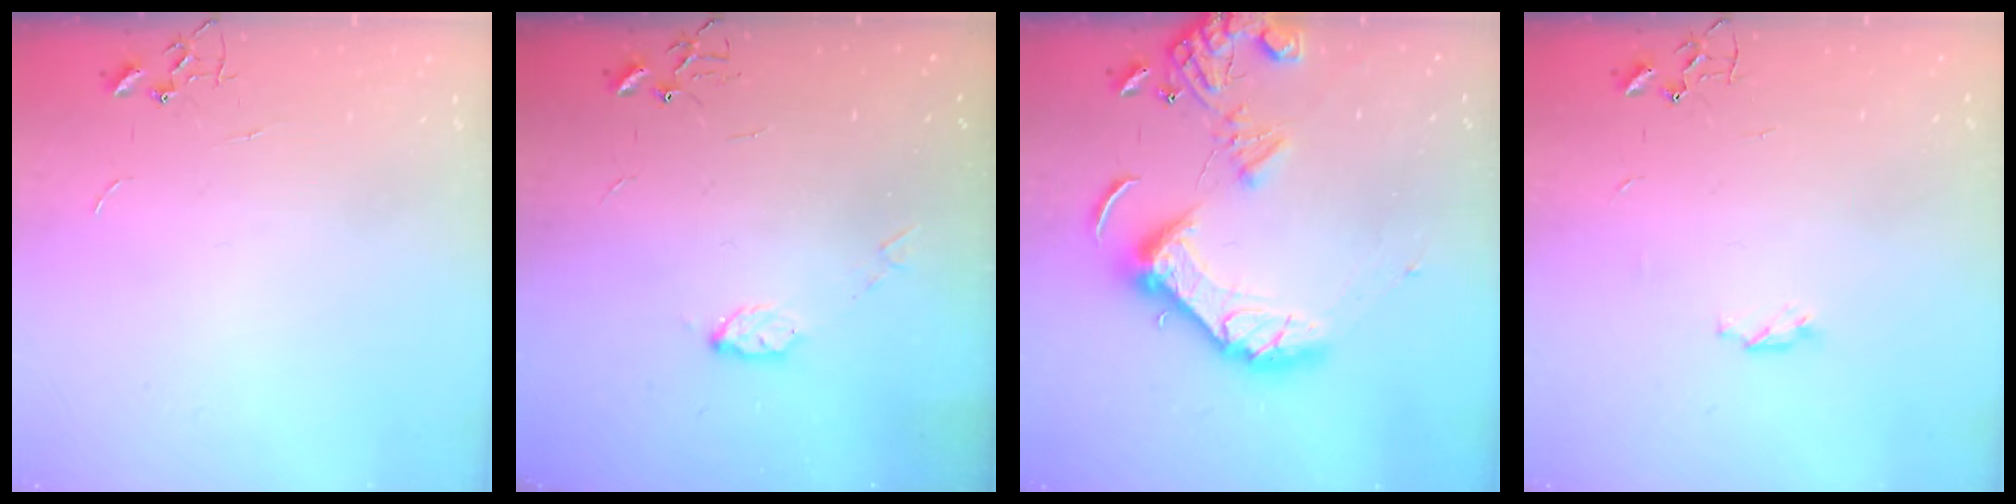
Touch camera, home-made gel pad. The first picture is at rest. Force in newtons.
{"total": 5.2, "press": 5.2, "slide": 0.3}
{"total": 14.1, "press": 13.8, "slide": 2.9}
{"total": 4.2, "press": 4.1, "slide": 0.6}